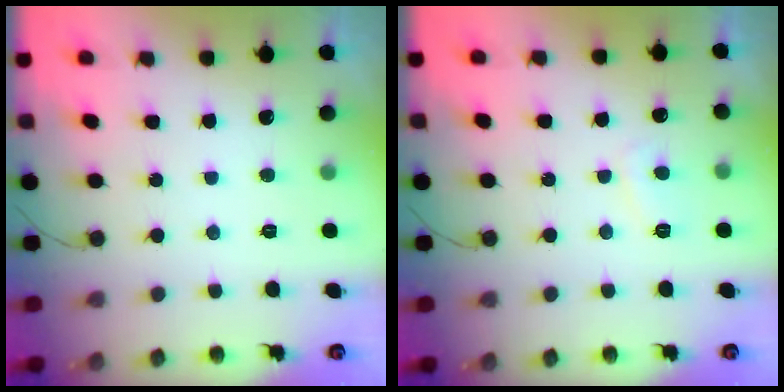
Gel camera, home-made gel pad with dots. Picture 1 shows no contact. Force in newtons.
{"total": 2.9, "press": 2.9, "slide": 0.5}